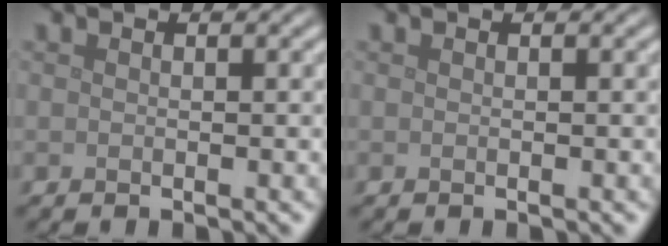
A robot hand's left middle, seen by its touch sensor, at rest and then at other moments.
{"total": 0.0}